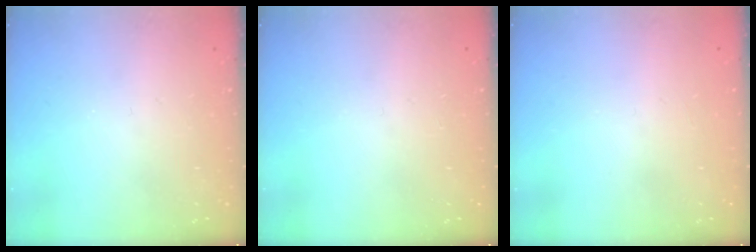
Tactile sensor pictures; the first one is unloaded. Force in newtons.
{"total": 0.0}
{"total": 0.0}